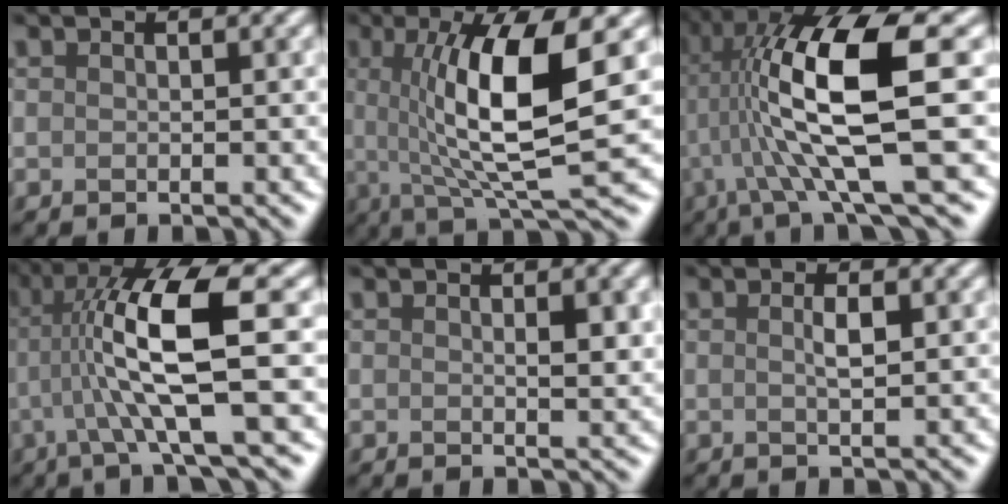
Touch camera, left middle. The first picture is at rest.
{"total": 9.9, "force": [1.3, 2.3, 9.5], "torque": [-0.140, -0.007, 0.025]}
{"total": 12.0, "force": [0.2, 2.4, 11.8], "torque": [-0.221, 0.009, 0.011]}
{"total": 9.1, "force": [-0.4, 1.5, 8.9], "torque": [-0.157, 0.017, -0.008]}
{"total": 1.9, "force": [0.4, 0.5, 1.7], "torque": [-0.022, -0.003, 0.008]}
{"total": 1.5, "force": [0.2, 0.3, 1.5], "torque": [-0.027, 0.003, 0.003]}